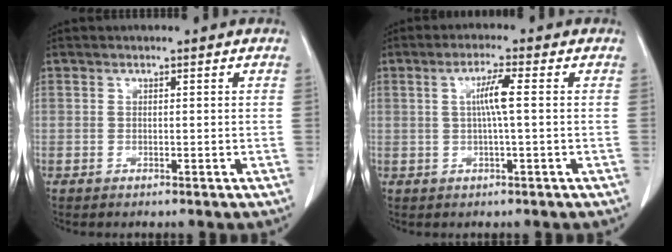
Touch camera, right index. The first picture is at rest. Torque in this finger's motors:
{"motor_torque": [0.42, -0.07, 0.28, 0.09]}